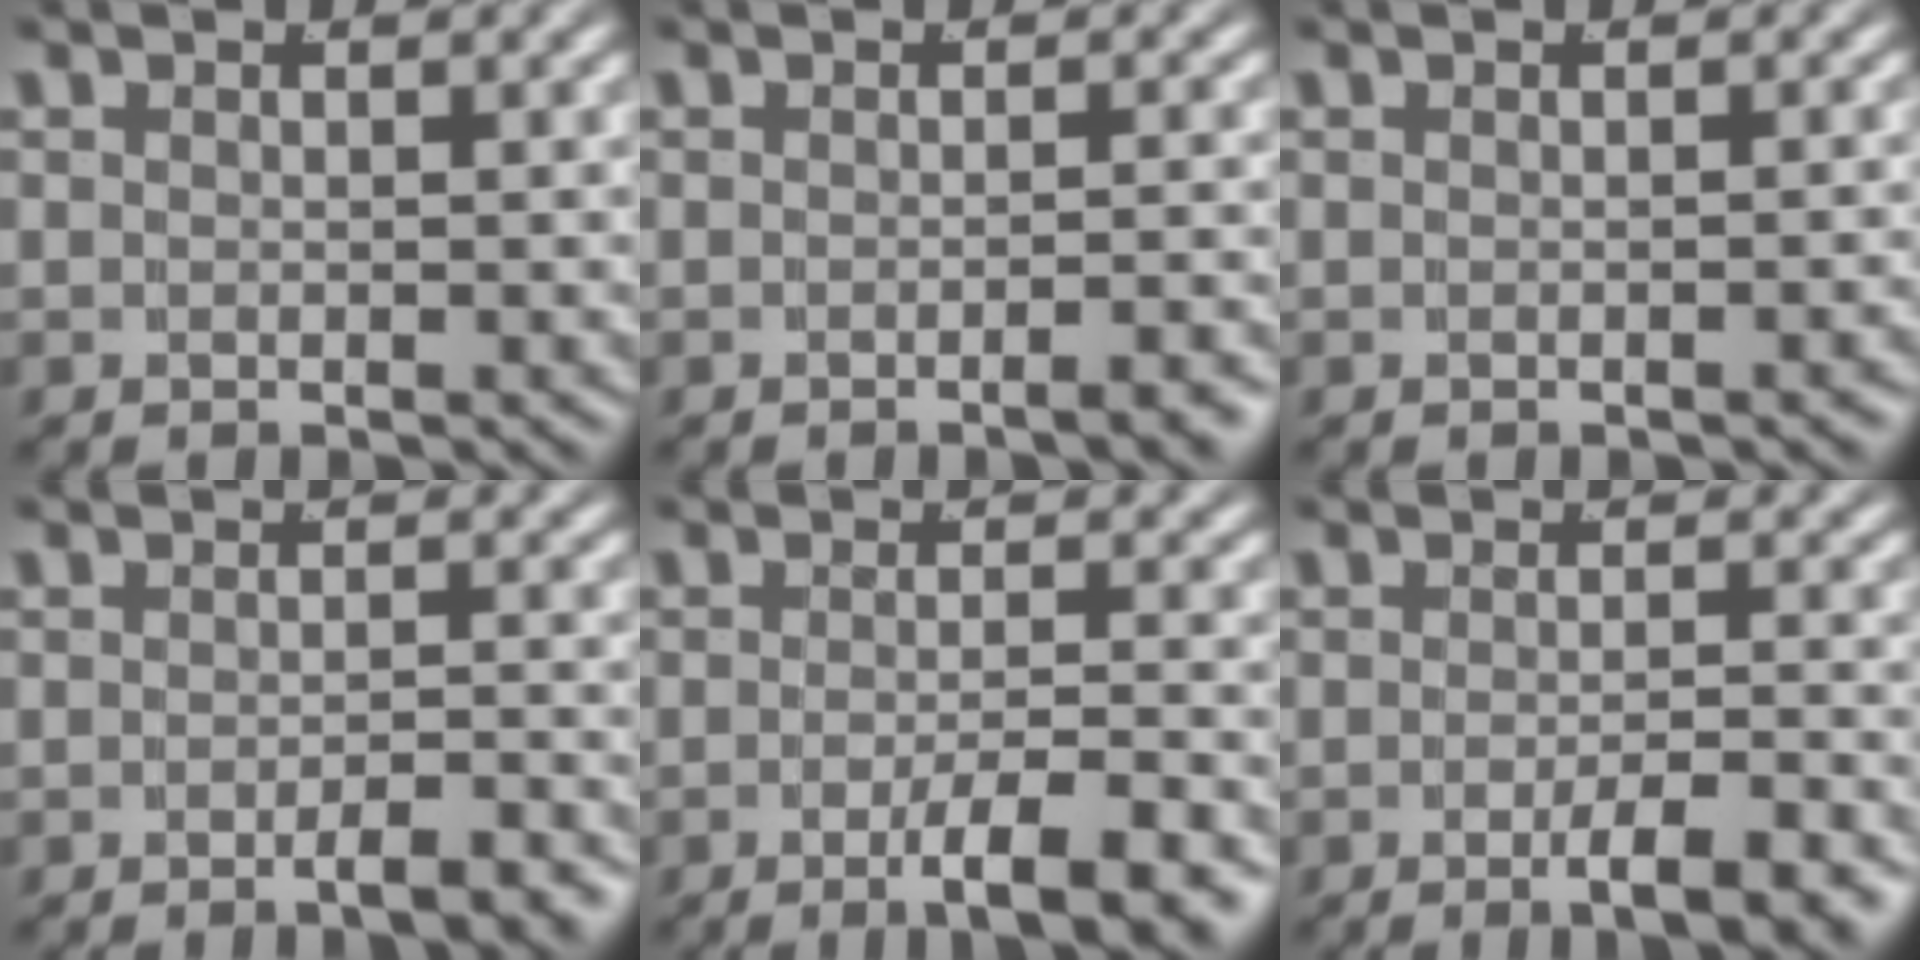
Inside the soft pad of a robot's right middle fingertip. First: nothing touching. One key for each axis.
{"total": 1.6, "fx": -1.3, "fy": -0.2, "fz": 0.9, "tx": -0.007, "ty": 0.009, "tz": -0.025}
{"total": 0.6, "fx": -0.6, "fy": -0.1, "fz": 0.2, "tx": -0.004, "ty": 0.004, "tz": -0.010}
{"total": 2.5, "fx": -2.0, "fy": 0.1, "fz": 1.4, "tx": -0.012, "ty": 0.007, "tz": -0.038}
{"total": 5.4, "fx": -3.5, "fy": 0.6, "fz": 4.0, "tx": -0.053, "ty": -0.011, "tz": -0.053}
{"total": 3.9, "fx": -2.6, "fy": 0.2, "fz": 2.8, "tx": -0.036, "ty": -0.006, "tz": -0.042}